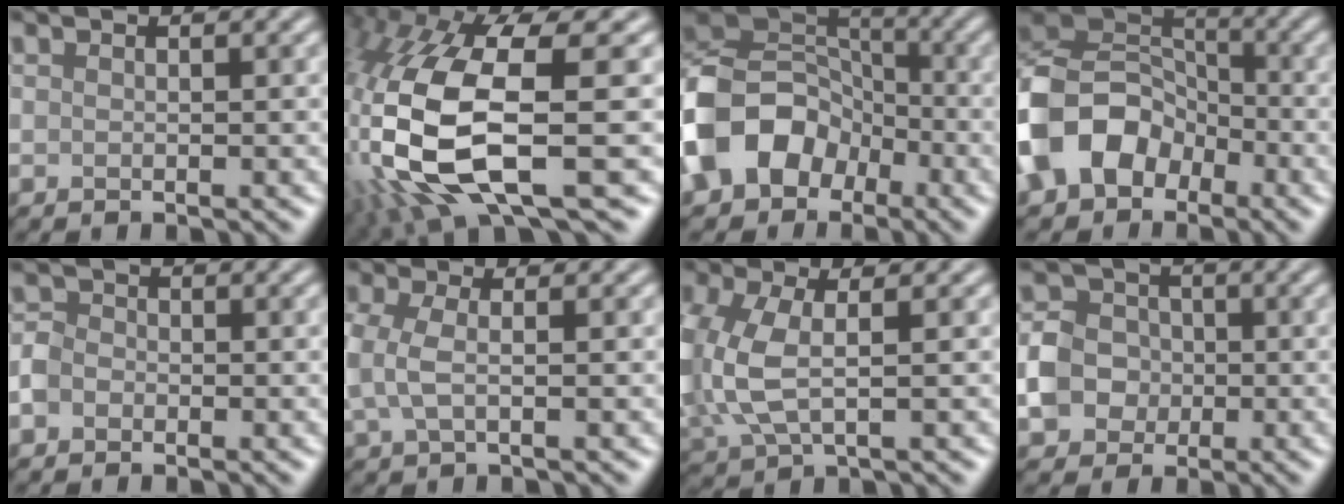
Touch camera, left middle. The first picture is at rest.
{"total": 15.4, "force": [-2.1, 6.2, 13.9], "torque": [-0.327, -0.029, -0.023]}
{"total": 10.9, "force": [-4.4, 8.4, 5.4], "torque": [-0.109, 0.002, -0.101]}
{"total": 9.7, "force": [-4.3, 7.1, 5.1], "torque": [-0.092, 0.000, -0.096]}
{"total": 2.0, "force": [-0.8, 1.7, 0.8], "torque": [-0.006, 0.001, -0.020]}
{"total": 3.2, "force": [0.2, 1.6, 2.7], "torque": [-0.072, 0.004, -0.003]}
{"total": 7.0, "force": [0.0, 3.9, 5.7], "torque": [-0.163, -0.002, -0.001]}
{"total": 4.5, "force": [-1.0, 4.0, 1.9], "torque": [-0.032, 0.005, -0.022]}